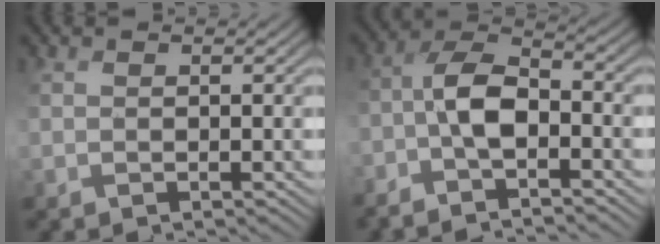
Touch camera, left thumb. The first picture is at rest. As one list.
[{"total": 6.2, "force": [-2.9, 2.5, 4.9], "torque": [-0.098, 0.010, -0.072]}]